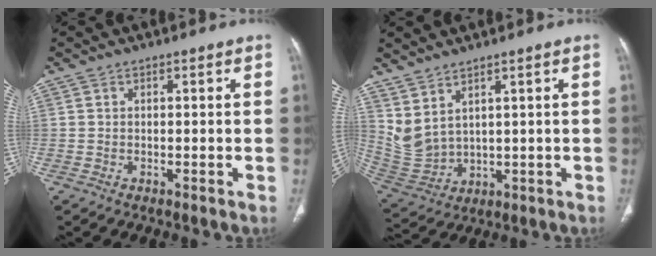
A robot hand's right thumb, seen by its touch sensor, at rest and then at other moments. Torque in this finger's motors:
{"motor_torque": [-0.78, 2.41, 0.52, 1.04, 0.06]}